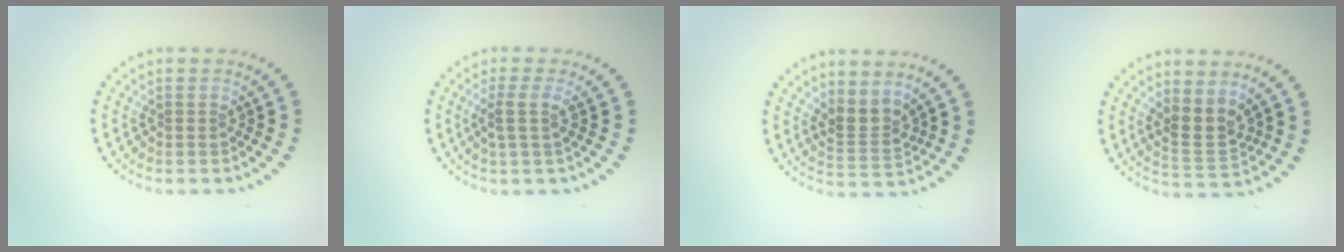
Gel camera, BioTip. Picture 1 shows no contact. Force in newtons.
{"total": 1.8, "press": 1.4, "slide": 1.2}
{"total": 2.6, "press": 2.0, "slide": 1.6}
{"total": 3.1, "press": 2.8, "slide": 1.4}